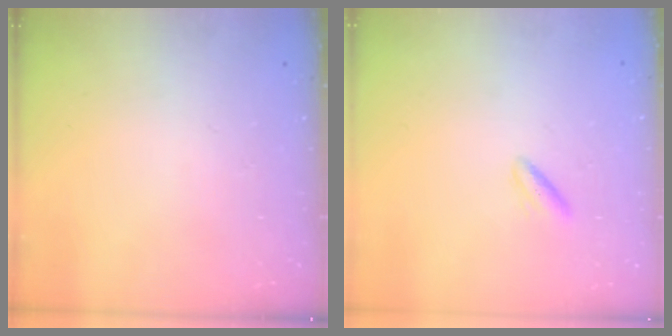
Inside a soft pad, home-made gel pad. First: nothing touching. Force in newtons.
{"total": 2.6, "press": 2.5, "slide": 0.9}